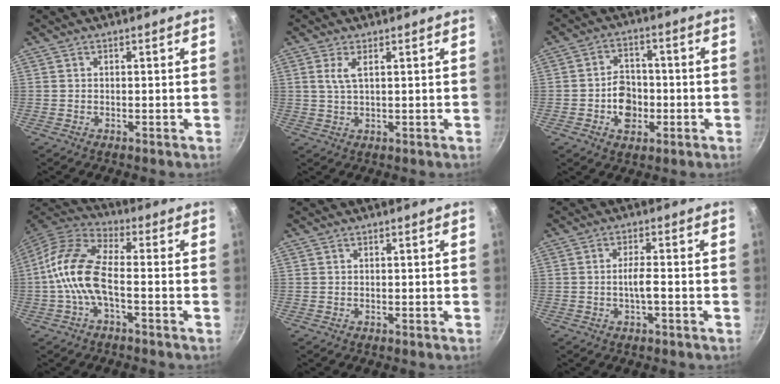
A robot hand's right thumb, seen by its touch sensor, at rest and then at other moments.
{"total": 3.2, "force": [1.2, 1.2, 2.8], "torque": [-0.060, -0.001, 0.025]}
{"total": 8.0, "force": [-2.0, 6.0, 4.8], "torque": [-0.051, 0.018, -0.036]}
{"total": 11.6, "force": [-2.5, 5.2, 10.1], "torque": [-0.208, 0.037, -0.065]}
{"total": 0.0}
{"total": 3.4, "force": [-1.0, 0.6, 3.2], "torque": [-0.061, 0.013, -0.021]}